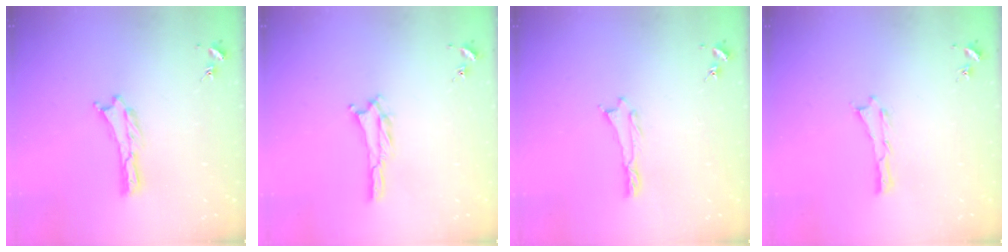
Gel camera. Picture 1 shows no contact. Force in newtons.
{"total": 1.4, "press": 1.4, "slide": 0.2}
{"total": 0.5, "press": 0.5, "slide": 0.2}
{"total": 0.0}